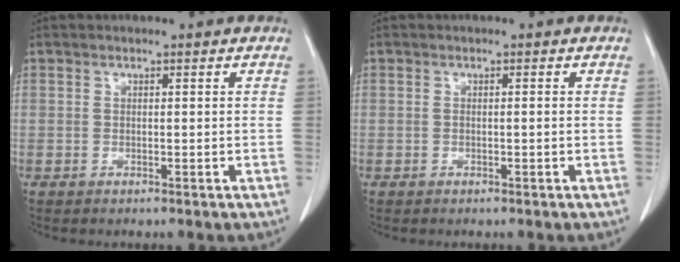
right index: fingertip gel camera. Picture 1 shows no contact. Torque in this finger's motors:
{"motor_torque": [-0.10, 0.10, -0.02, -0.01]}